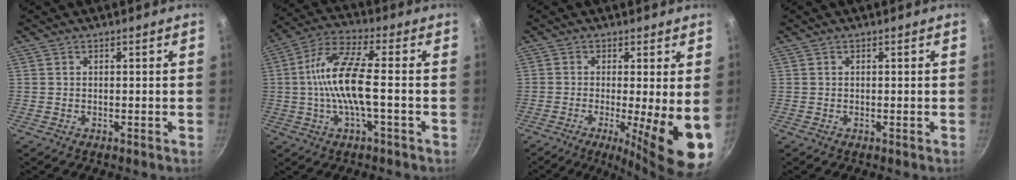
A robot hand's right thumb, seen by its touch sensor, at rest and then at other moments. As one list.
[{"total": 12.2, "force": [-1.1, 3.2, 11.7], "torque": [-0.236, 0.027, -0.032]}, {"total": 12.3, "force": [-2.3, 2.2, 11.9], "torque": [-0.166, -0.018, -0.031]}, {"total": 0.0}]